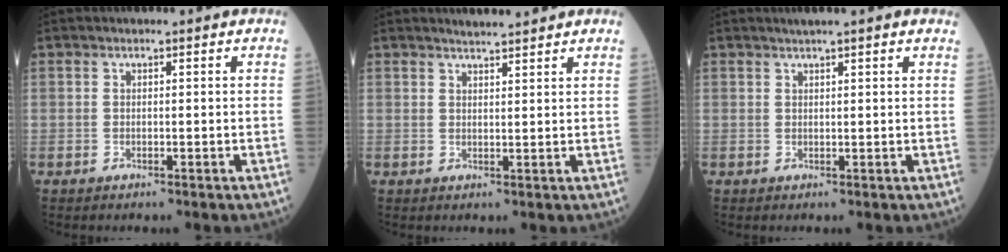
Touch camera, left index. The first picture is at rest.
{"total": 3.4, "force": [3.2, 0.1, 1.2], "torque": [-0.022, 0.012, 0.048]}
{"total": 2.8, "force": [2.2, -0.1, 1.8], "torque": [-0.023, 0.021, 0.033]}